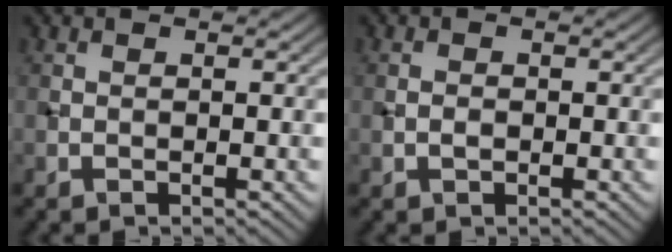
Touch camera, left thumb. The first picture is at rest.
{"total": 1.0, "force": [-0.2, 0.7, 0.7], "torque": [-0.015, 0.000, -0.006]}